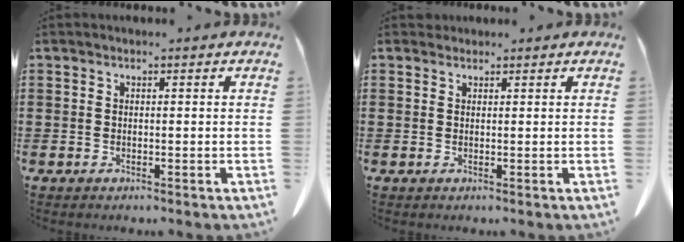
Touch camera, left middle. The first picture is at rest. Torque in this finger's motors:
{"motor_torque": [0.02, 0.00, 0.00, 0.01]}